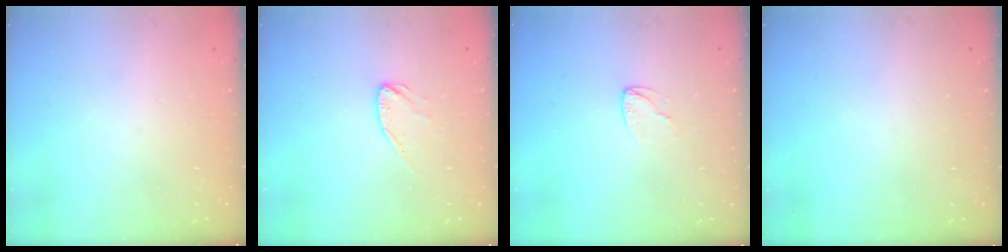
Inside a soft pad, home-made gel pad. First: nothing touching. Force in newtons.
{"total": 6.1, "press": 6.1, "slide": 0.3}
{"total": 4.6, "press": 4.5, "slide": 0.2}
{"total": 0.0}